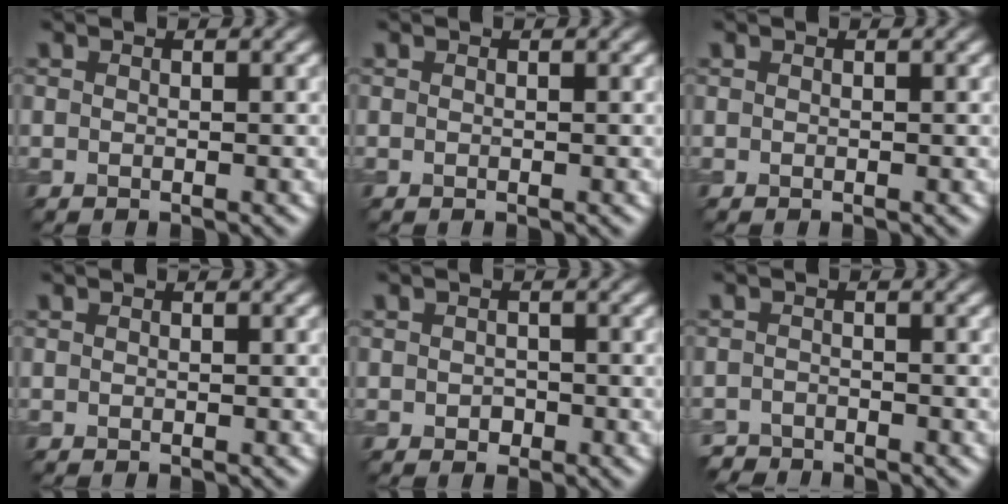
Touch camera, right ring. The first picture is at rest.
{"total": 0.0}
{"total": 0.0}
{"total": 0.0}
{"total": 1.0, "force": [-0.2, 0.9, 0.5], "torque": [-0.007, -0.003, -0.007]}
{"total": 2.0, "force": [-1.9, 0.5, 0.0], "torque": [0.003, 0.000, -0.040]}